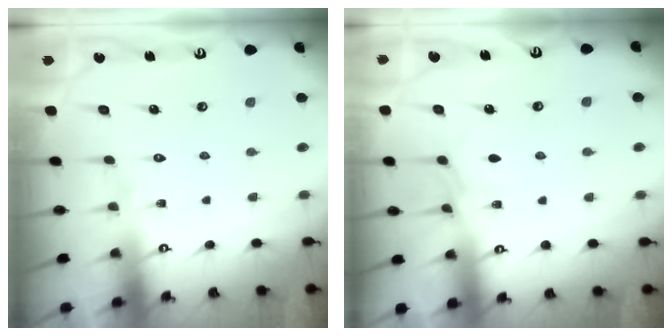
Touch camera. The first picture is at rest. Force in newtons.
{"total": 4.7, "press": 4.7, "slide": 0.5}